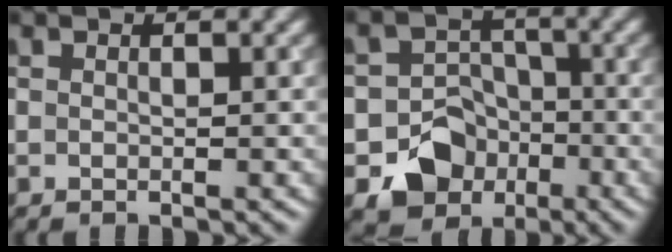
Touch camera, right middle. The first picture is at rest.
{"total": 6.7, "force": [-3.3, 5.6, 1.9], "torque": [0.003, -0.006, -0.067]}